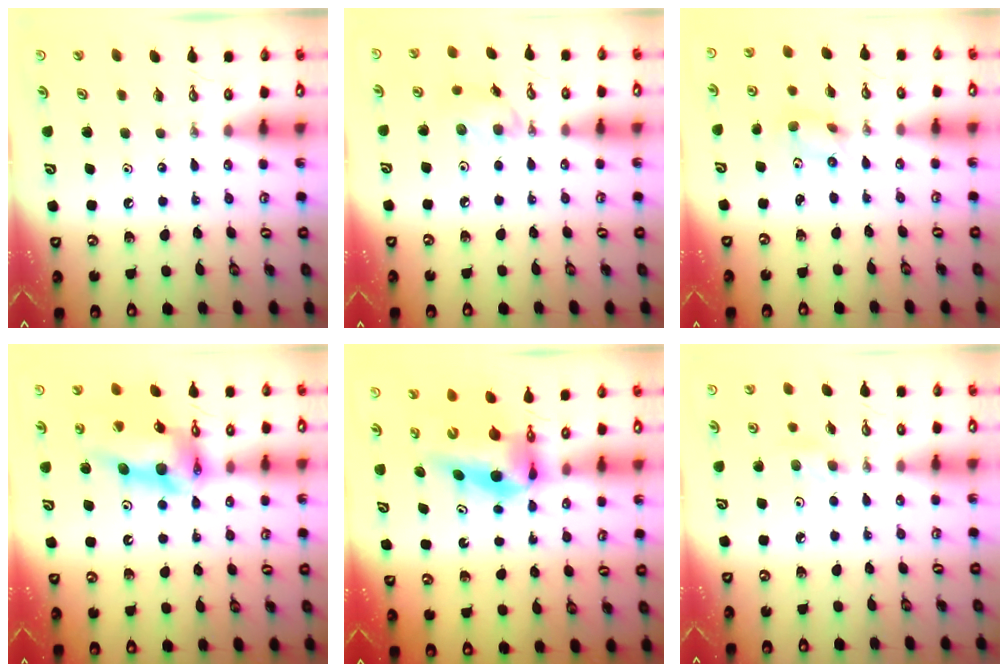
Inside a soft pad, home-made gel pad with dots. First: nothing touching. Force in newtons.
{"total": 7.9, "press": 7.8, "slide": 1.2}
{"total": 2.1, "press": 1.9, "slide": 0.9}
{"total": 16.9, "press": 16.9, "slide": 1.4}
{"total": 7.2, "press": 7.1, "slide": 0.9}
{"total": 2.8, "press": 2.7, "slide": 0.8}